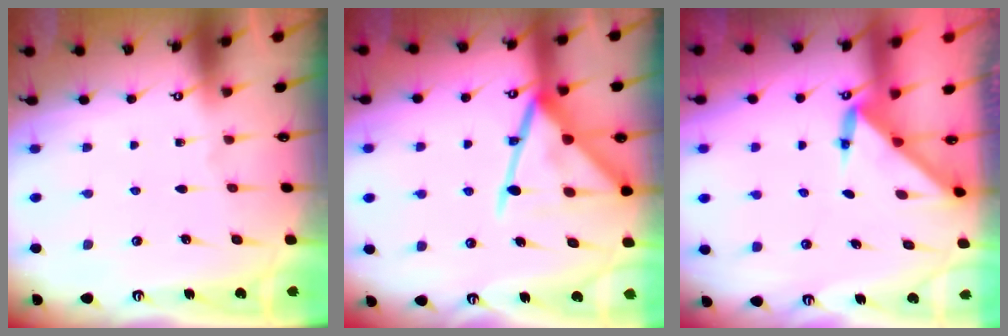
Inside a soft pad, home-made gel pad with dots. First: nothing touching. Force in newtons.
{"total": 17.5, "press": 17.4, "slide": 1.5}
{"total": 2.9, "press": 2.9, "slide": 0.2}